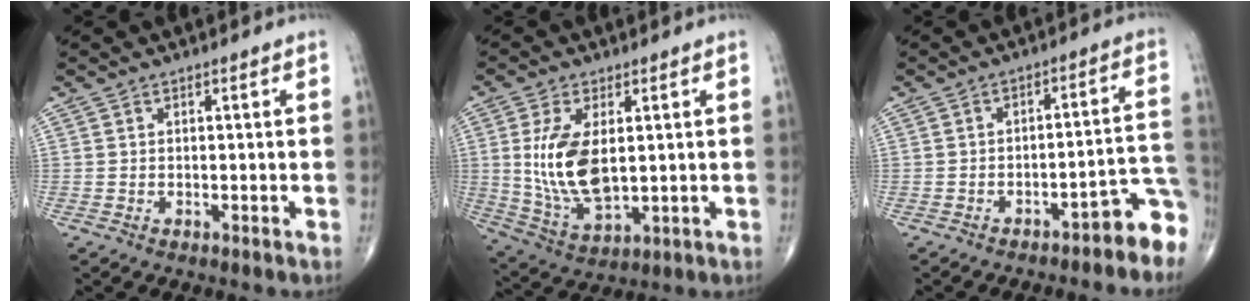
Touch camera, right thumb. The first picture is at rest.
{"total": 12.8, "force": [1.7, 6.6, 10.9], "torque": [-0.213, -0.016, 0.045]}
{"total": 8.2, "force": [-5.8, 2.0, 5.5], "torque": [-0.034, 0.081, -0.078]}